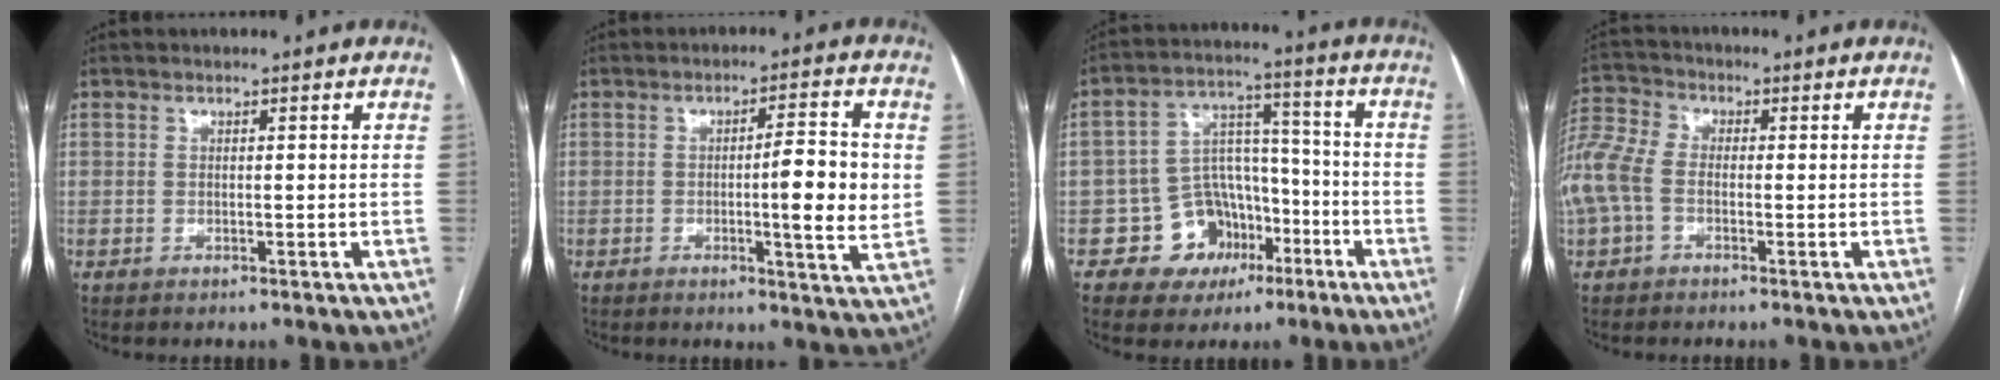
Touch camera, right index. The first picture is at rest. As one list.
[{"total": 8.8, "force": [-0.1, 0.6, 8.8], "torque": [-0.119, -0.001, -0.007]}, {"total": 9.9, "force": [-4.5, 8.3, 2.9], "torque": [-0.032, 0.038, -0.063]}, {"total": 13.0, "force": [-1.6, 9.3, 8.9], "torque": [-0.255, 0.027, -0.033]}]